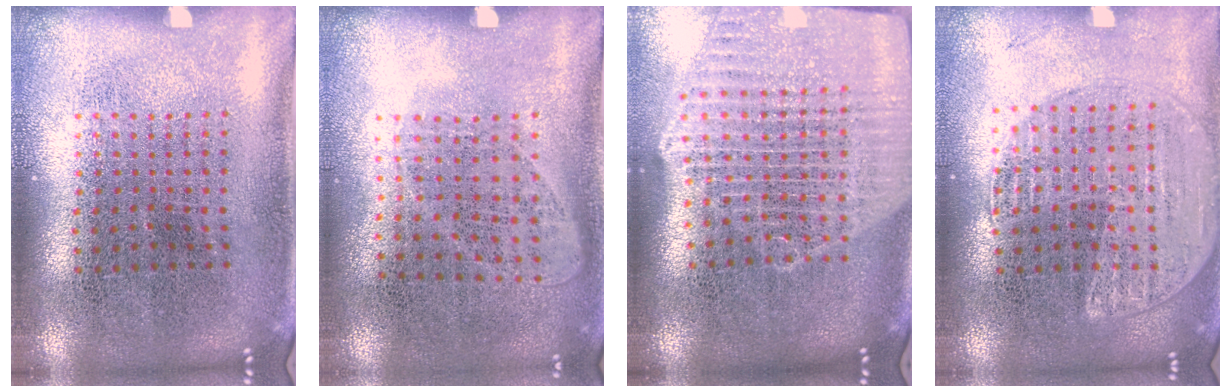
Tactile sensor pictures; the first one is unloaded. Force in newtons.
{"total": 1.0, "press": 0.9, "slide": 0.4}
{"total": 2.6, "press": 2.2, "slide": 1.4}
{"total": 1.6, "press": 1.5, "slide": 0.4}